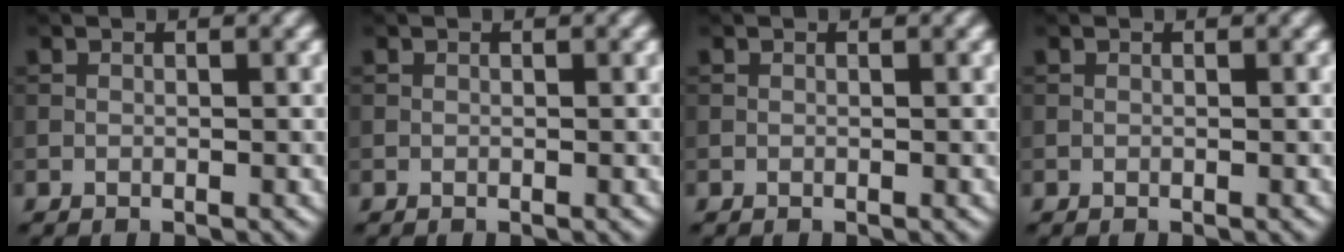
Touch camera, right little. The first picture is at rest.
{"total": 0.0}
{"total": 0.0}
{"total": 0.0}